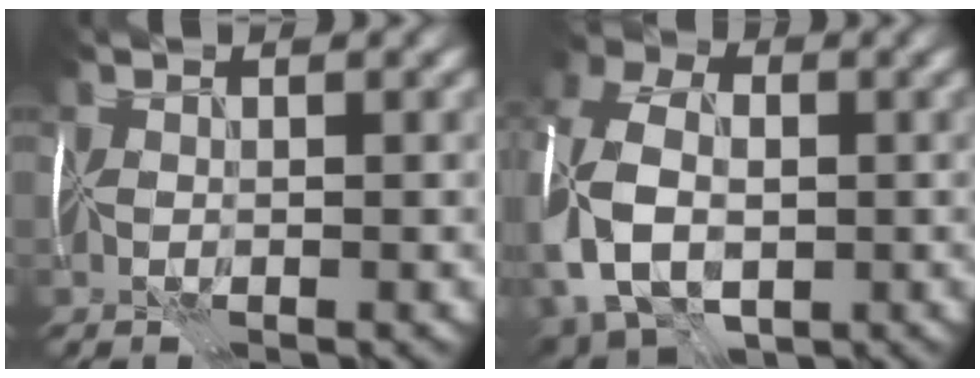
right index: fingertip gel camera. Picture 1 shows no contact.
{"total": 12.4, "force": [-3.2, 8.3, 8.7], "torque": [-0.182, -0.010, -0.056]}